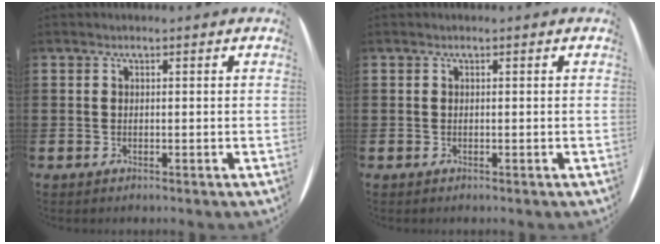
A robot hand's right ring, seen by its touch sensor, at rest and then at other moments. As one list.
[{"total": 0.0}]